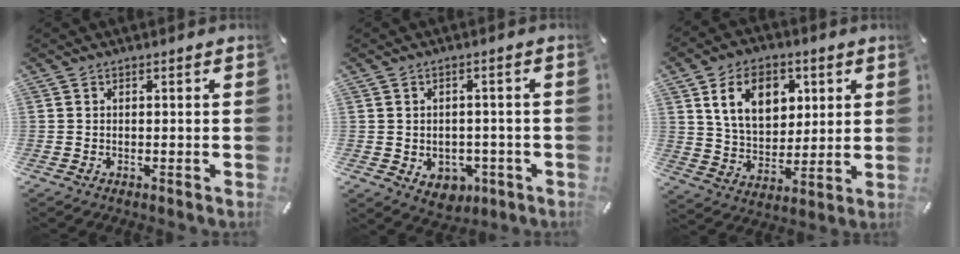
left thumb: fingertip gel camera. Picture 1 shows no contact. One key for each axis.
{"total": 4.8, "fx": -1.2, "fy": 4.2, "fz": 2.0, "tx": -0.022, "ty": 0.007, "tz": -0.020}
{"total": 13.2, "fx": 5.1, "fy": 9.7, "fz": 7.3, "tx": -0.123, "ty": -0.001, "tz": 0.094}